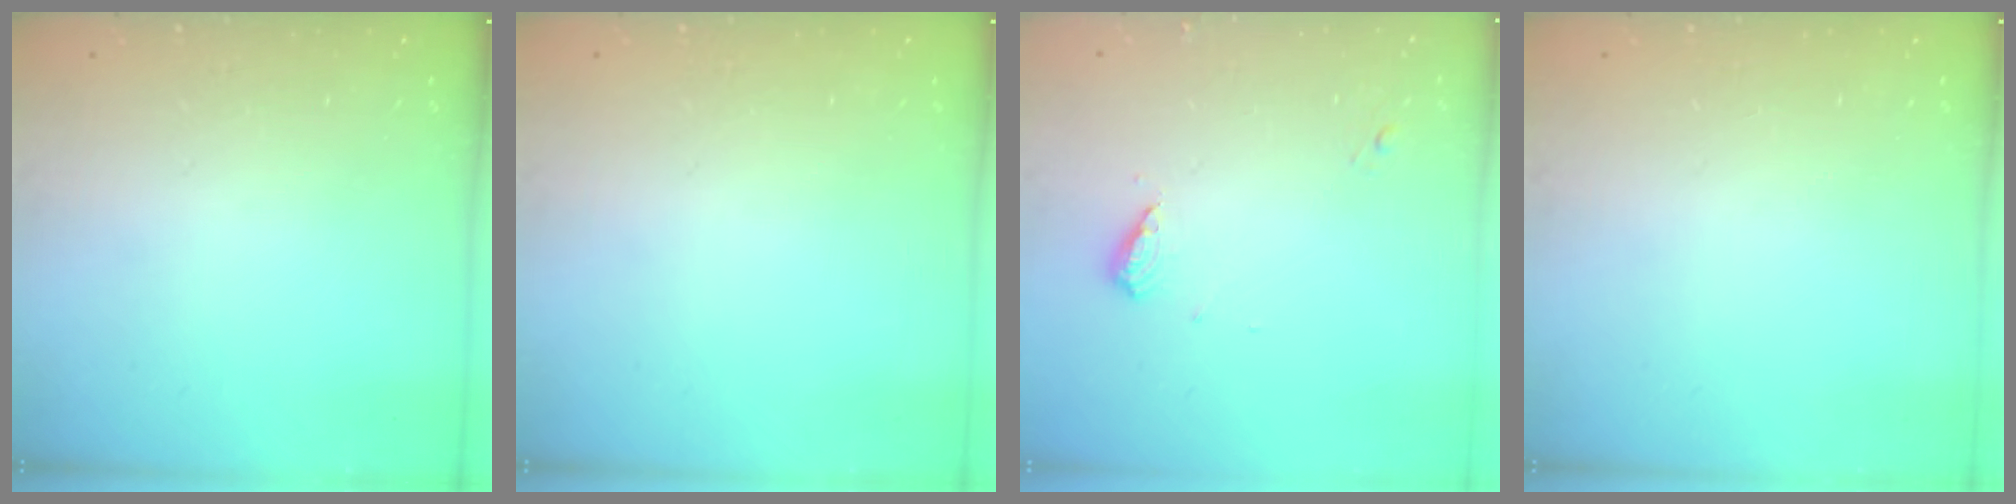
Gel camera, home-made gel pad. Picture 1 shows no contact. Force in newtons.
{"total": 0.0}
{"total": 6.4, "press": 6.4, "slide": 0.7}
{"total": 0.0}